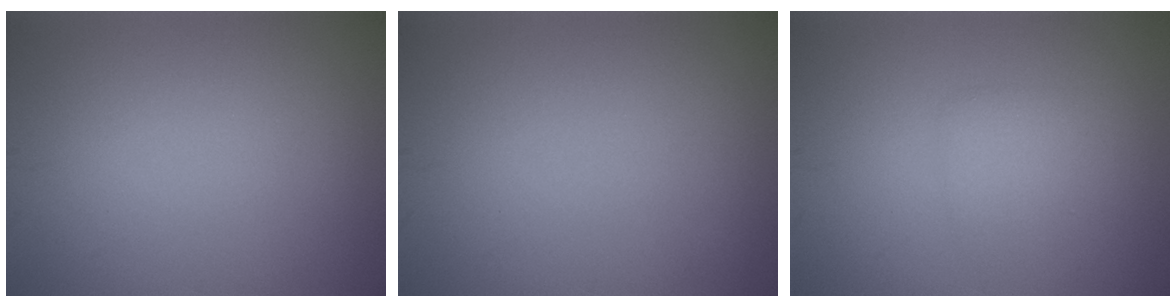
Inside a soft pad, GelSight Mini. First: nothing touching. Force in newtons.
{"total": 0.0}
{"total": 1.9, "press": 1.9, "slide": 0.1}